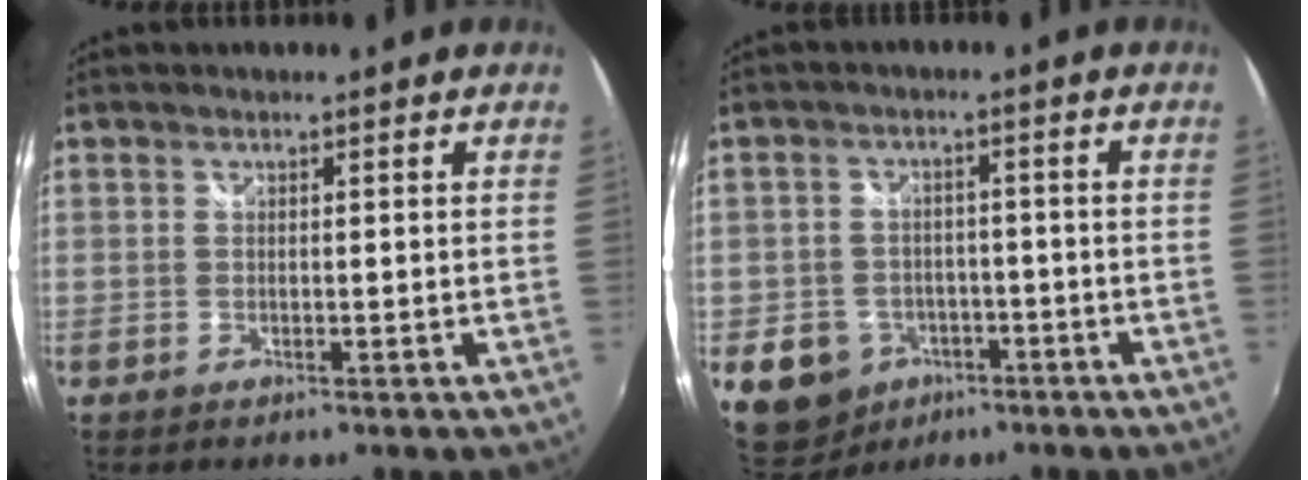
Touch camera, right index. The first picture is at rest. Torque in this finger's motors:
{"motor_torque": [-0.03, -0.04, -0.54, -0.21]}